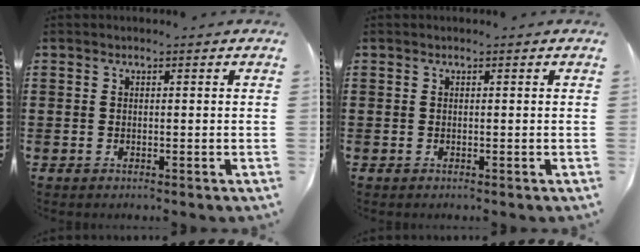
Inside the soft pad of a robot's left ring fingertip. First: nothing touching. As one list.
[{"total": 0.0}]